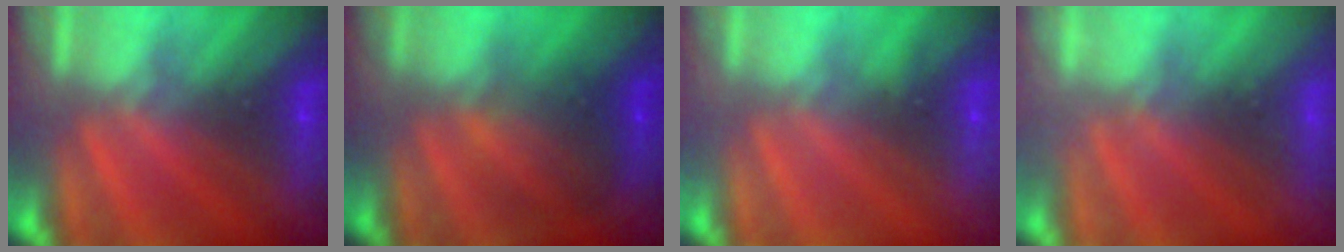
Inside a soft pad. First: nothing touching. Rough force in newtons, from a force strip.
{"total": 2.1}
{"total": 2.3}
{"total": 2.1}